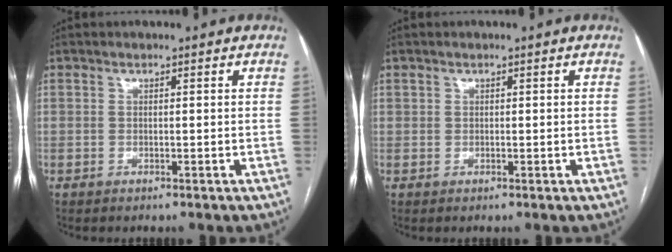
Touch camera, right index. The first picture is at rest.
{"total": 0.5, "force": [0.2, 0.4, 0.1], "torque": [0.007, 0.002, 0.003]}